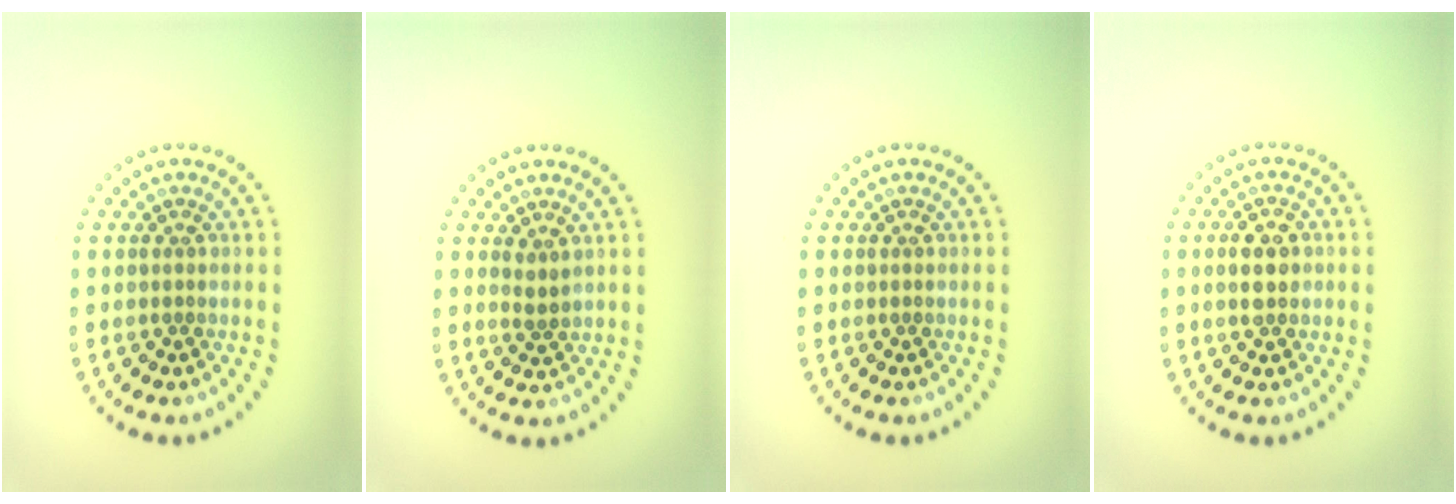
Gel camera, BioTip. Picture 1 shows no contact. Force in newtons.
{"total": 1.0, "press": 0.8, "slide": 0.6}
{"total": 0.0}
{"total": 2.3, "press": 2.3, "slide": 0.2}